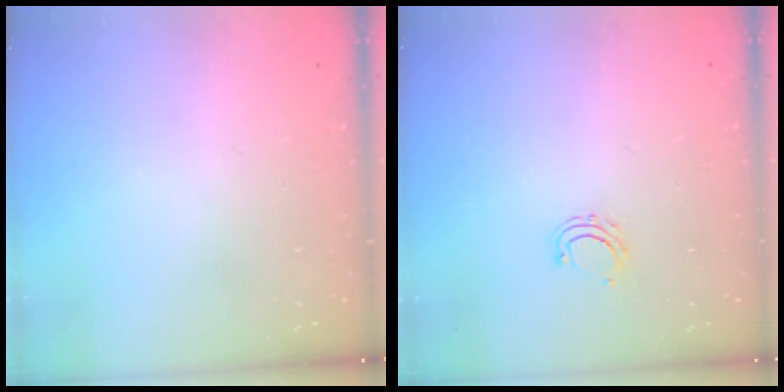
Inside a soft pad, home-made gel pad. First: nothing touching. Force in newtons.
{"total": 5.3, "press": 5.2, "slide": 1.1}